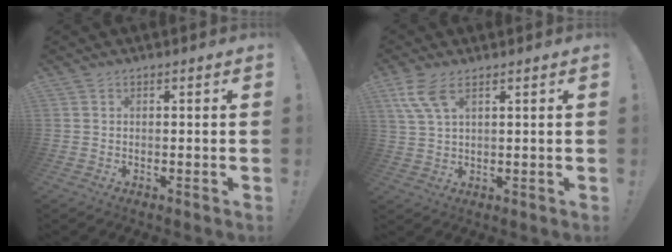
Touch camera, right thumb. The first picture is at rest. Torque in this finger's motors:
{"motor_torque": [0.03, 0.04, 0.19, -0.13, 0.09]}